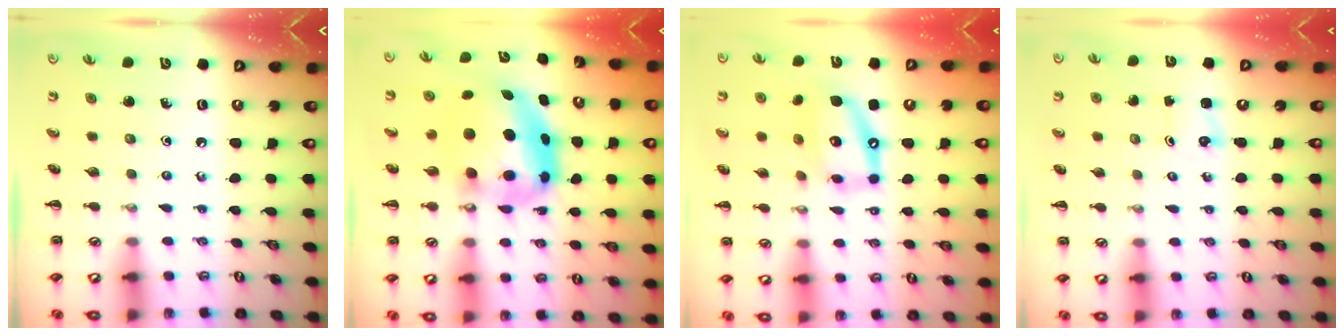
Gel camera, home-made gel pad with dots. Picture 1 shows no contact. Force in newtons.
{"total": 7.5, "press": 7.3, "slide": 1.7}
{"total": 12.8, "press": 12.3, "slide": 3.4}
{"total": 0.9, "press": 0.8, "slide": 0.2}